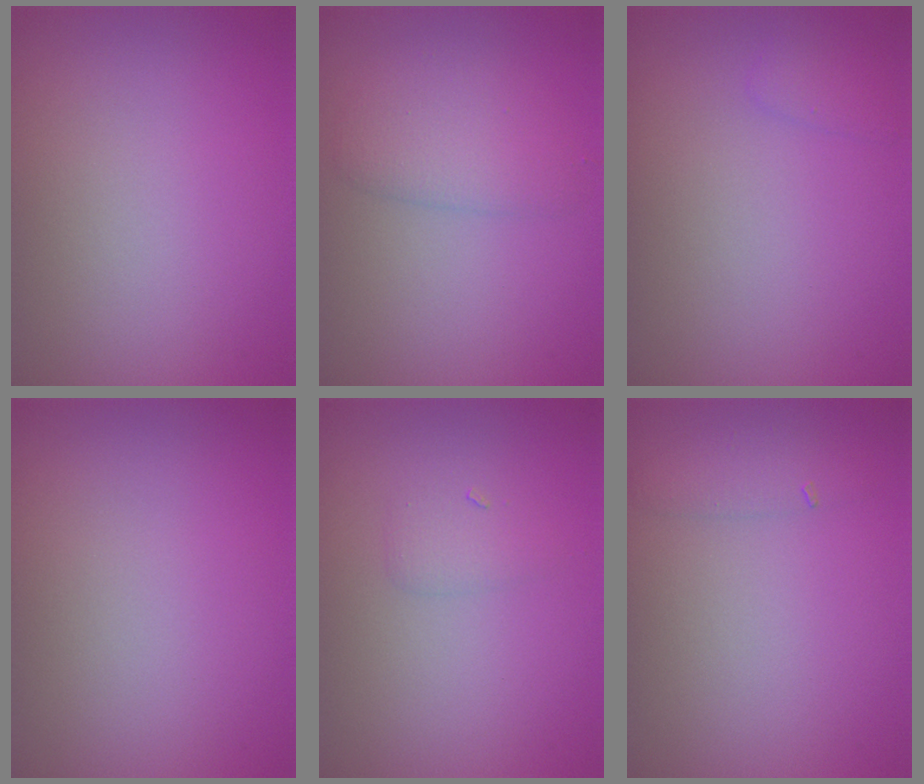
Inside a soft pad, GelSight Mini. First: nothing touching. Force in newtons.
{"total": 2.6, "press": 2.6, "slide": 0.1}
{"total": 1.0, "press": 1.0, "slide": 0.1}
{"total": 0.0}
{"total": 1.2, "press": 1.2, "slide": 0.1}
{"total": 1.3, "press": 1.3, "slide": 0.0}